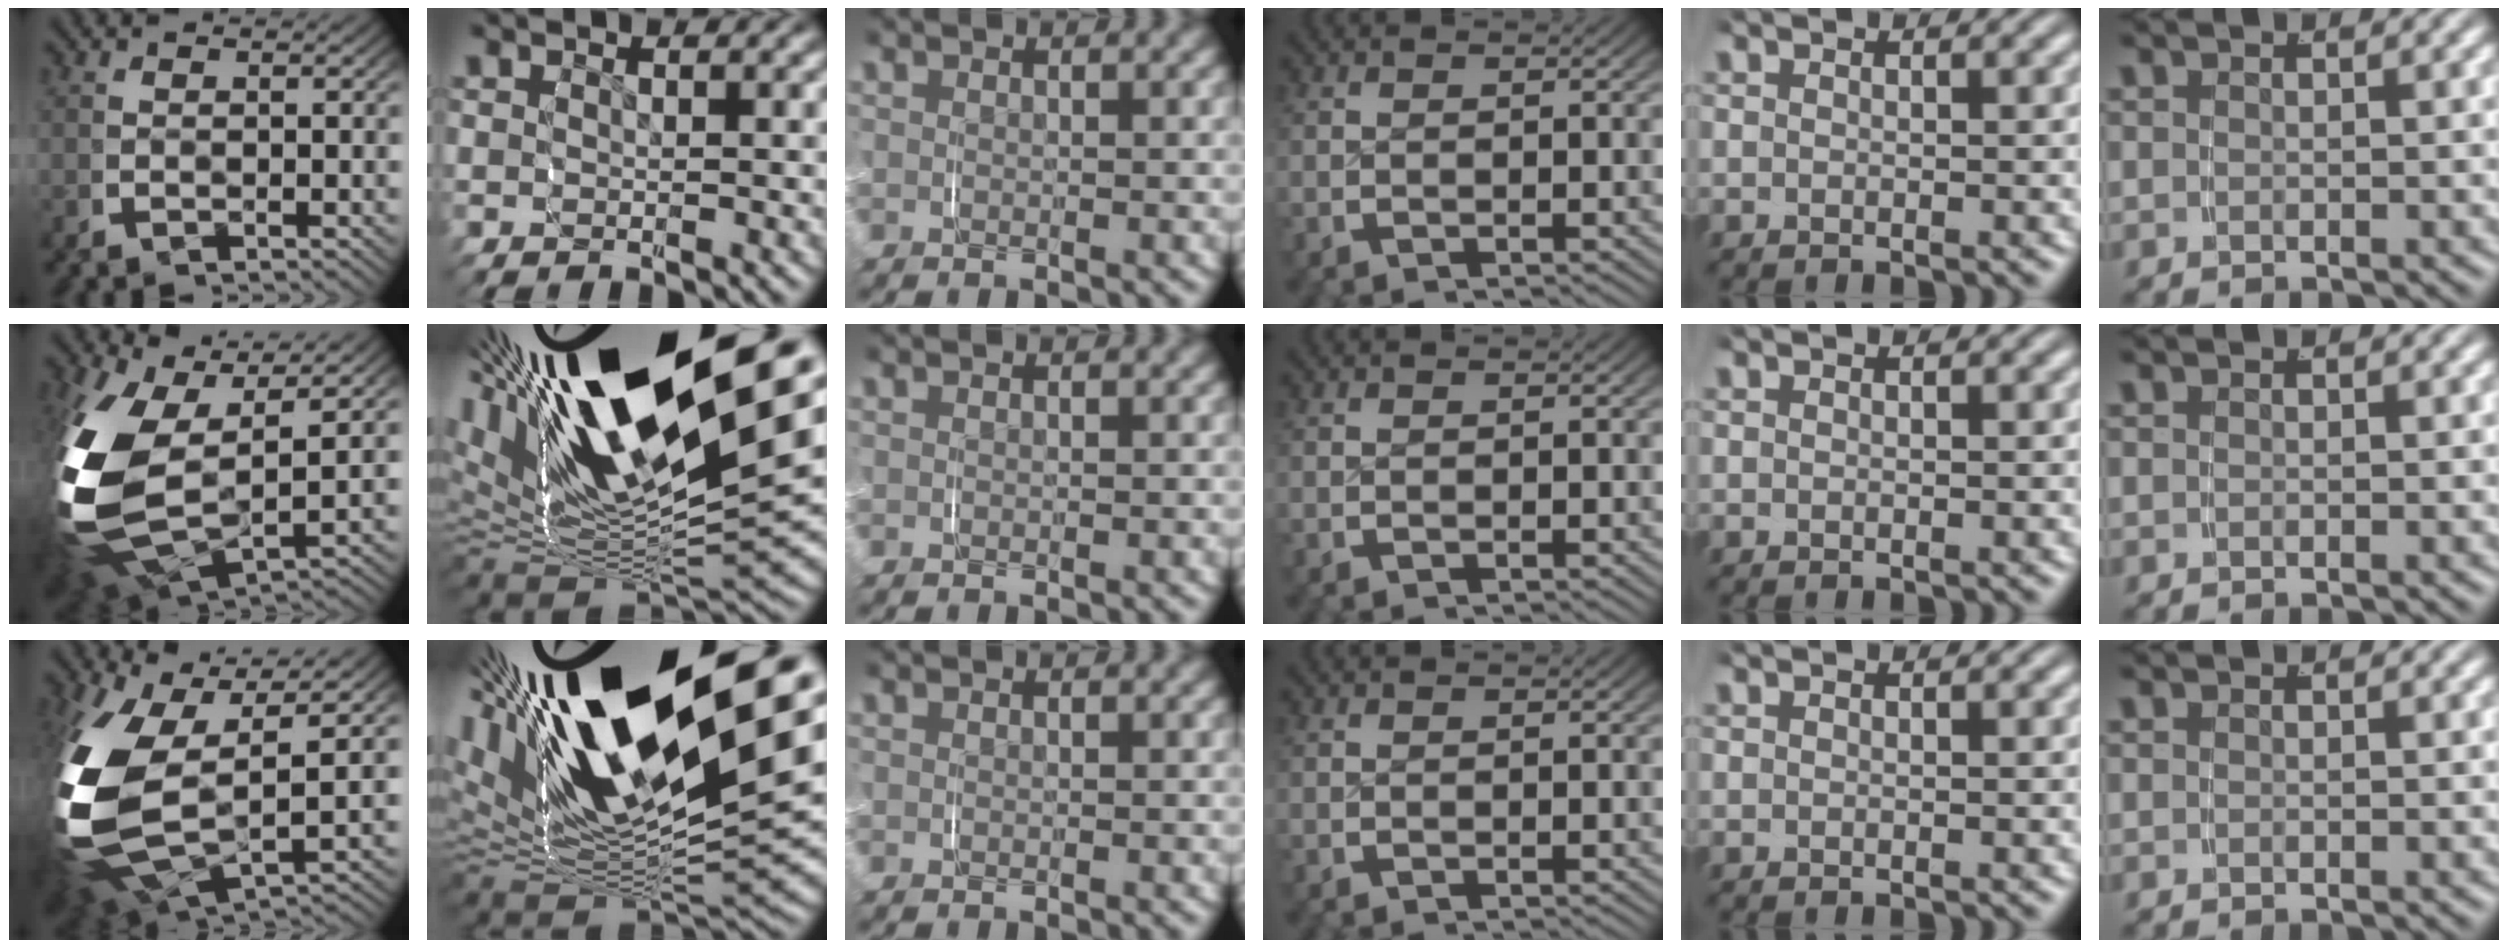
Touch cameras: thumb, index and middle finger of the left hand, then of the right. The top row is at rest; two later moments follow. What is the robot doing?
{"motion": "grasp_and_lifting", "object": "knife"}